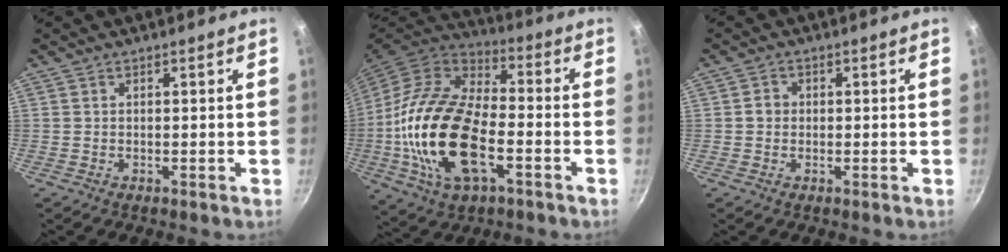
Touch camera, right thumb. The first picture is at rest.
{"total": 24.6, "force": [-5.7, 12.7, 20.2], "torque": [-0.407, 0.017, -0.100]}
{"total": 2.0, "force": [0.0, 1.8, 0.8], "torque": [-0.004, 0.005, -0.003]}